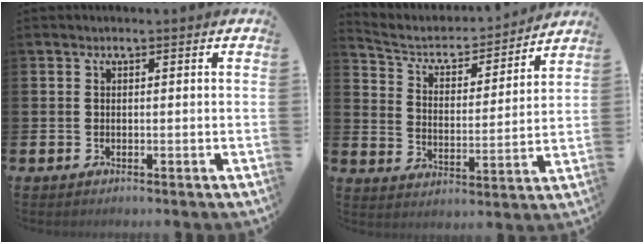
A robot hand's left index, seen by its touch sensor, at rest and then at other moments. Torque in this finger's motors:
{"motor_torque": [-0.26, -0.89, -0.03, 0.02]}